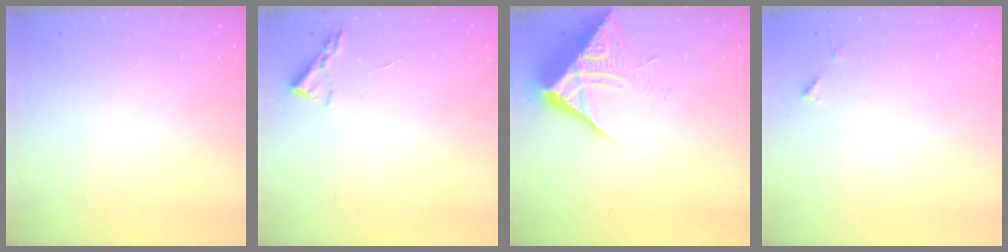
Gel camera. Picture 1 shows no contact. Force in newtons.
{"total": 2.2, "press": 2.2, "slide": 0.3}
{"total": 10.0, "press": 10.0, "slide": 0.6}
{"total": 3.5, "press": 3.5, "slide": 0.3}